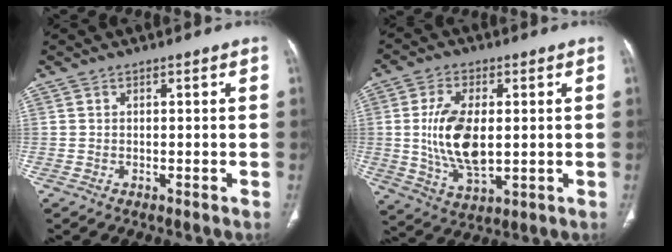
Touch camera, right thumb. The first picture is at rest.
{"total": 12.7, "force": [0.6, 6.6, 10.8], "torque": [-0.209, -0.011, 0.020]}